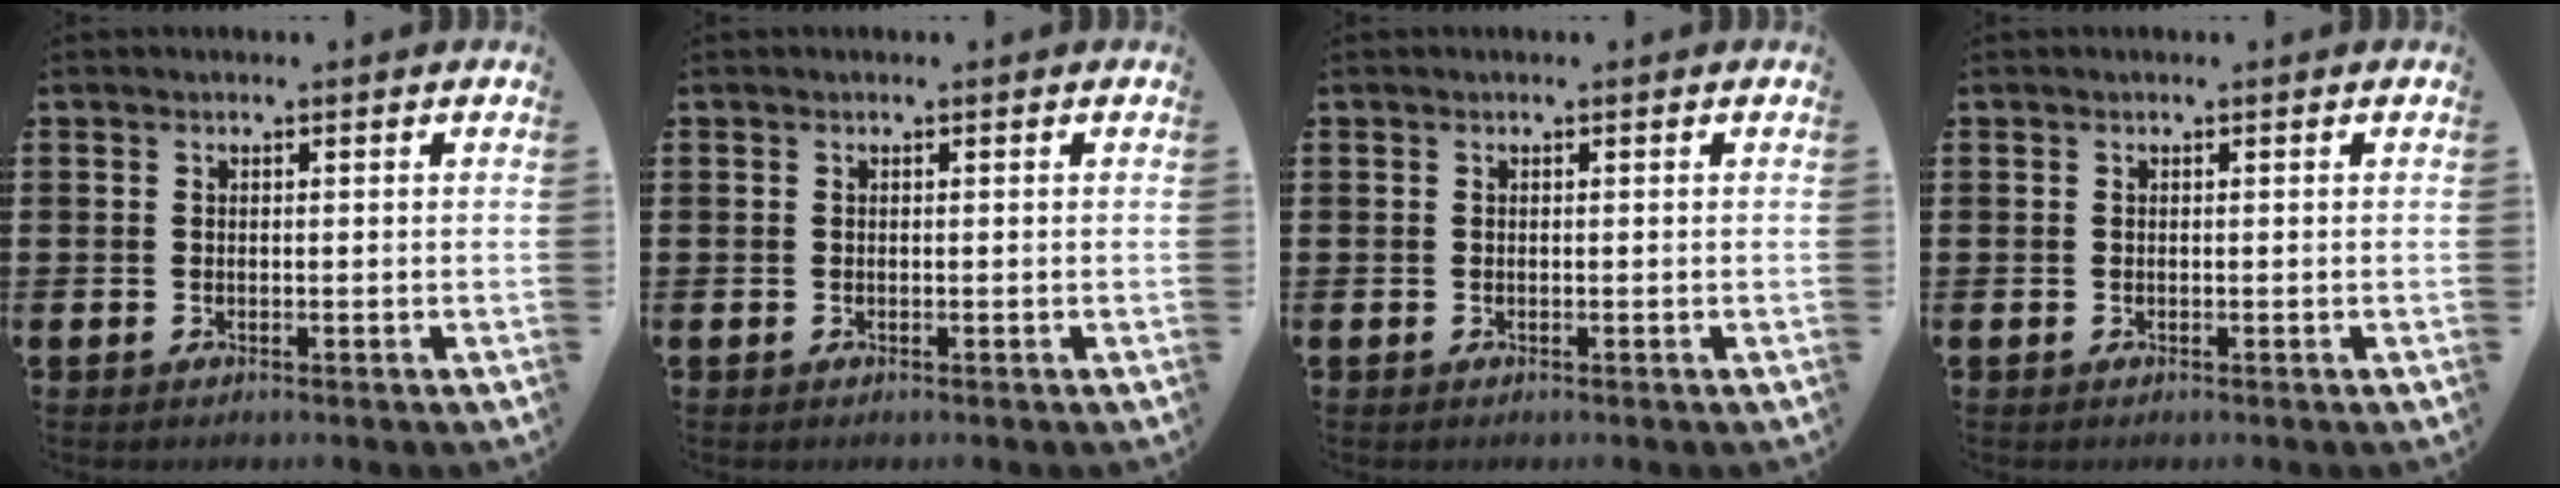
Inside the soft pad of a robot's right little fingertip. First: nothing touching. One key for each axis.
{"total": 0.0}
{"total": 0.0}
{"total": 0.0}